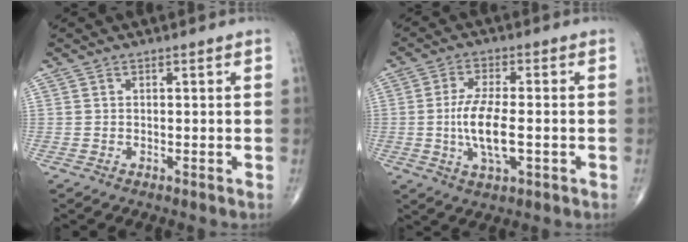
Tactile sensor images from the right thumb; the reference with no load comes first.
{"total": 9.0, "force": [-1.2, 3.4, 8.3], "torque": [-0.169, -0.001, -0.021]}